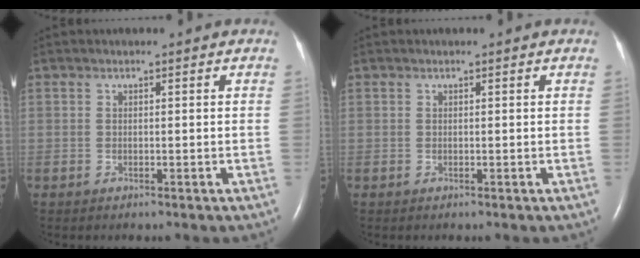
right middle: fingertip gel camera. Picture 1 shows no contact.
{"total": 0.0}